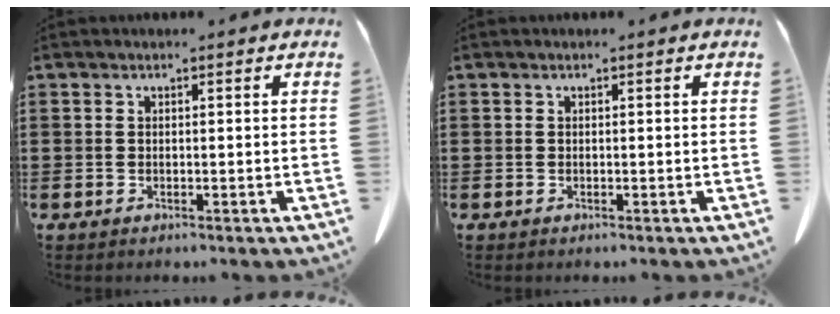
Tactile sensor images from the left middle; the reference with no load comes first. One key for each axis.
{"total": 0.0}